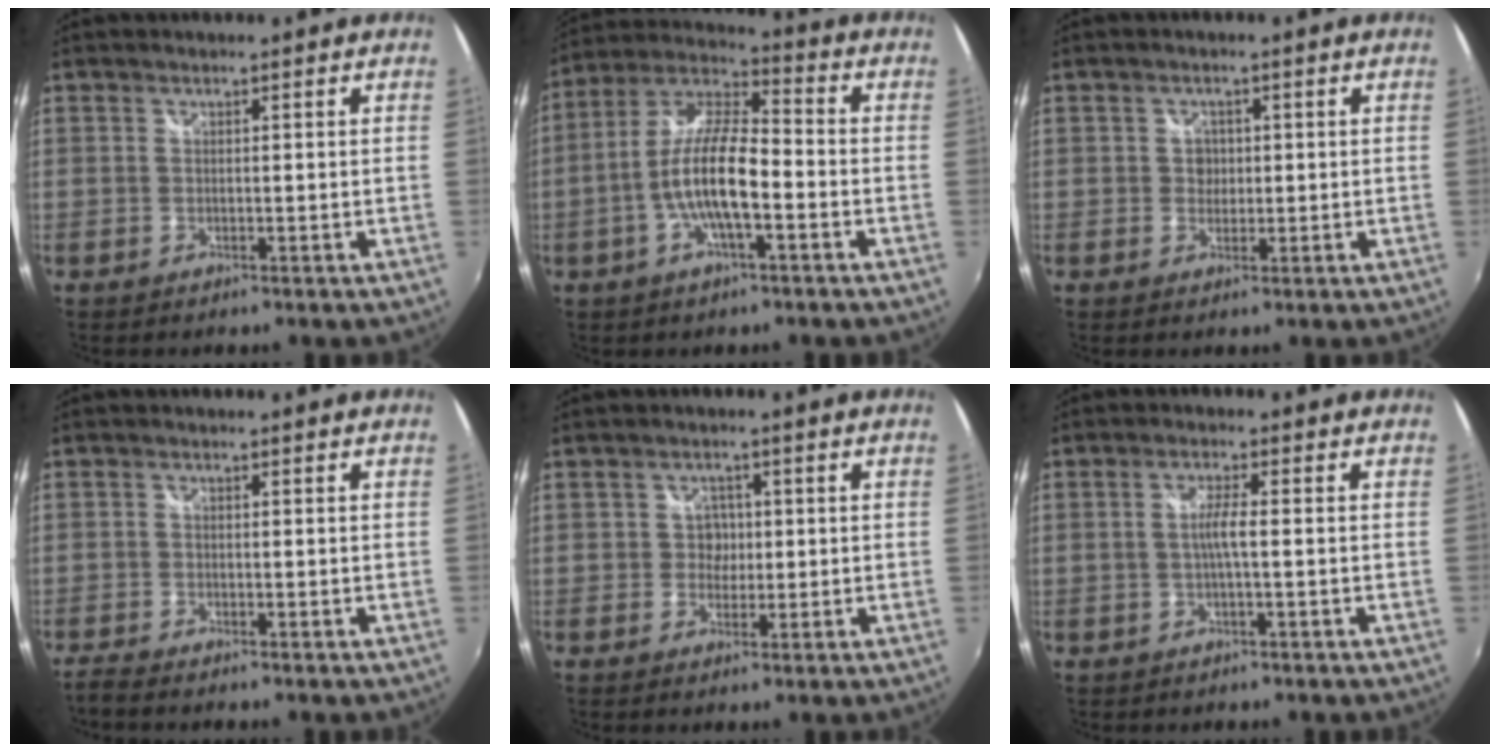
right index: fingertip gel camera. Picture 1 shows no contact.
{"total": 12.0, "force": [-3.6, 3.4, 10.9], "torque": [-0.226, 0.004, -0.069]}
{"total": 2.2, "force": [0.0, 2.1, 0.6], "torque": [-0.004, 0.004, -0.004]}
{"total": 2.3, "force": [-2.2, 0.1, 0.6], "torque": [-0.025, -0.009, -0.043]}
{"total": 2.6, "force": [-0.2, 2.6, 0.5], "torque": [-0.005, 0.007, -0.006]}
{"total": 1.7, "force": [-0.3, 0.0, 1.6], "torque": [-0.030, 0.002, -0.009]}